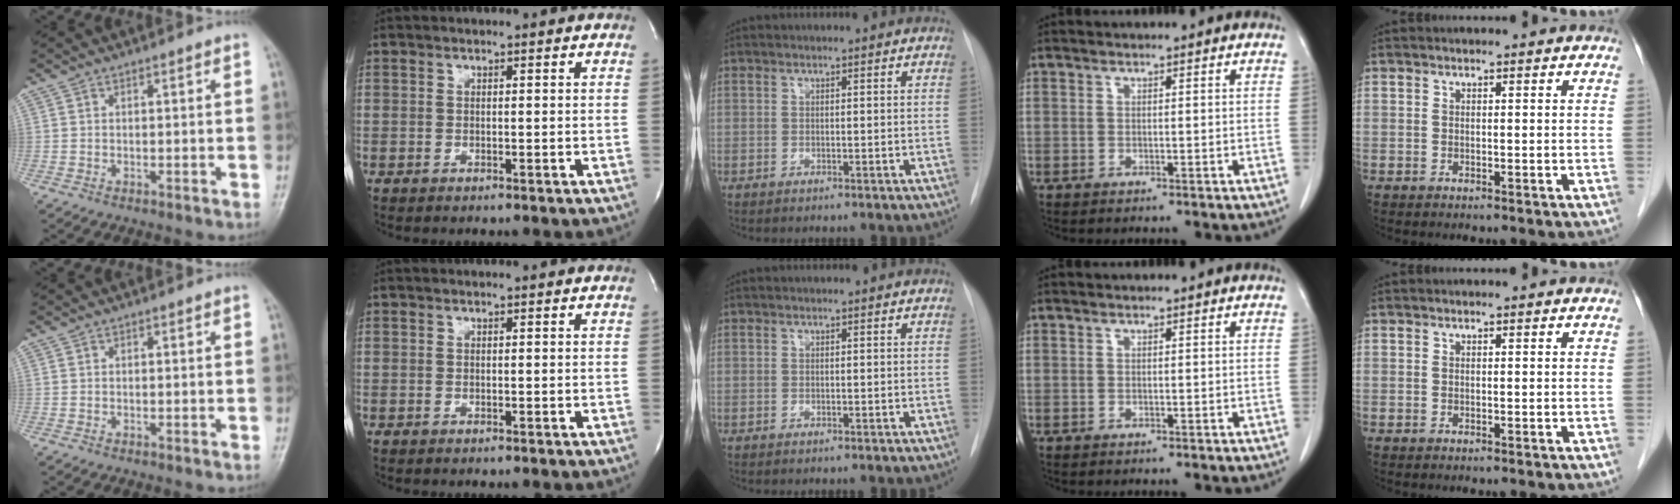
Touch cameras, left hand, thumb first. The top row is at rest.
{}